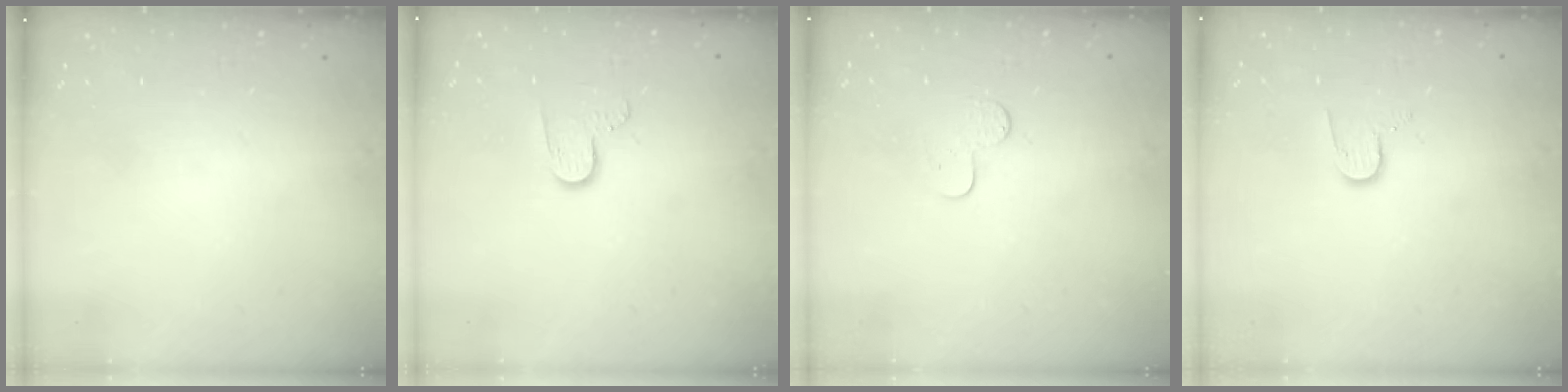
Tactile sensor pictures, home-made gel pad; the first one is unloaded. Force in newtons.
{"total": 5.7, "press": 5.7, "slide": 0.5}
{"total": 5.3, "press": 5.3, "slide": 0.5}
{"total": 6.5, "press": 6.5, "slide": 0.6}